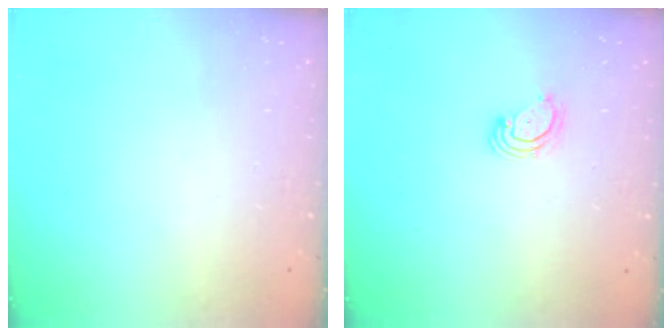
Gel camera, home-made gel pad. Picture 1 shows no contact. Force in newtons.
{"total": 2.8, "press": 2.8, "slide": 0.2}